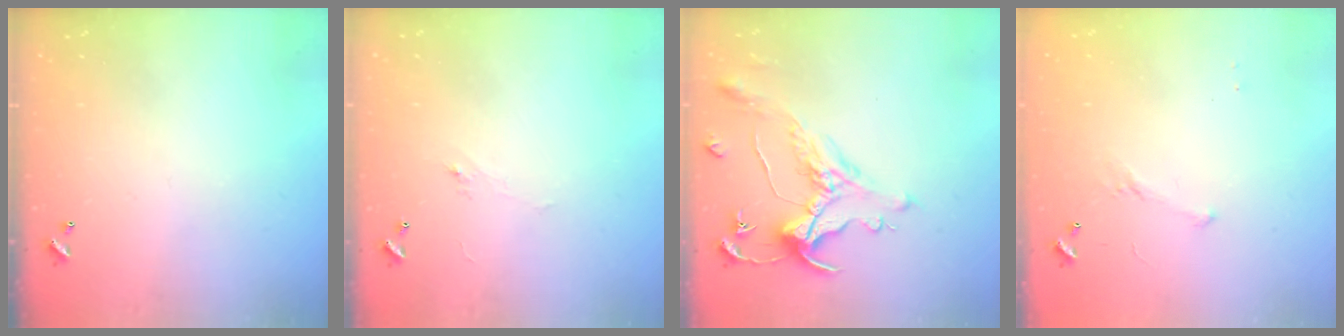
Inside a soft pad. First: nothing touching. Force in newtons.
{"total": 1.2, "press": 0.8, "slide": 0.8}
{"total": 0.9, "press": 0.2, "slide": 0.9}
{"total": 4.7, "press": 4.6, "slide": 0.9}